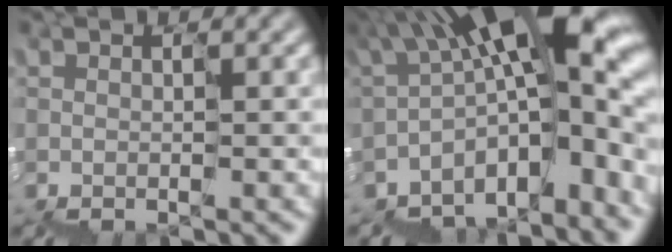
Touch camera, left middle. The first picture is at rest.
{"total": 13.6, "force": [-2.5, 5.6, 12.1], "torque": [-0.168, 0.026, -0.027]}